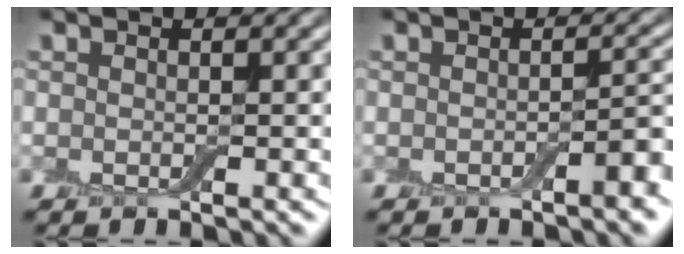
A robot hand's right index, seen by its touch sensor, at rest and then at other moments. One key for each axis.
{"total": 1.9, "fx": -0.9, "fy": 0.3, "fz": 1.6, "tx": -0.023, "ty": 0.007, "tz": -0.014}